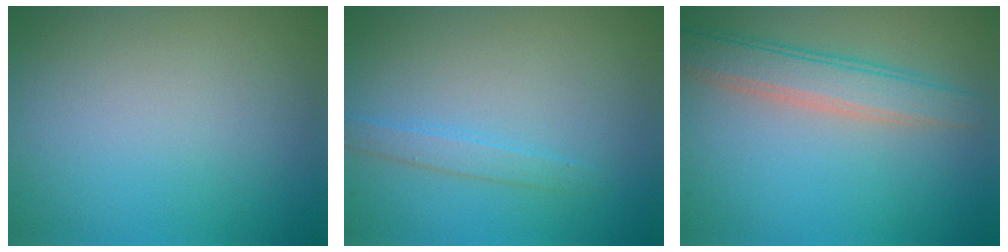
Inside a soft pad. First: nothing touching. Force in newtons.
{"total": 1.6, "press": 1.6, "slide": 0.1}
{"total": 3.9, "press": 3.9, "slide": 0.1}